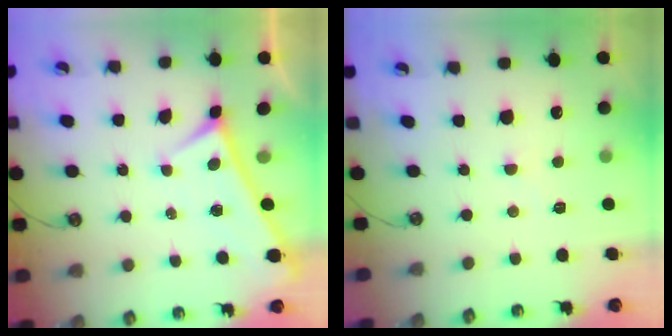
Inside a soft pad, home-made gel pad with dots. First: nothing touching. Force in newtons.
{"total": 5.7, "press": 5.7, "slide": 0.3}